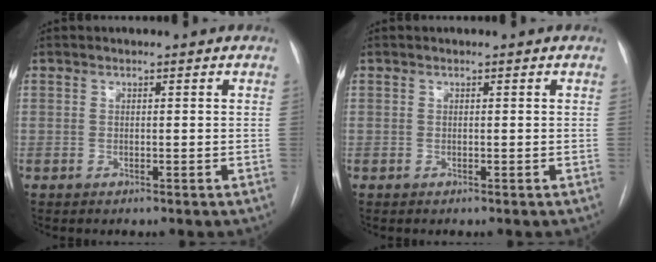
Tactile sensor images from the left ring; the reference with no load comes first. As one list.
[{"total": 0.0}]